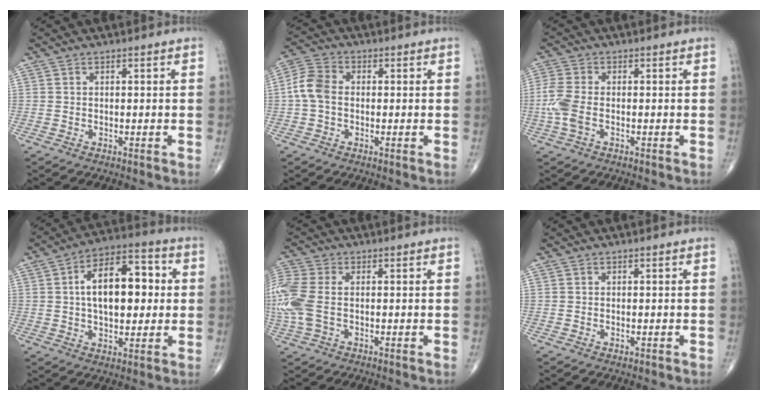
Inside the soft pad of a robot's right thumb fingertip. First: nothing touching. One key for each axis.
{"total": 6.1, "fx": -0.3, "fy": 4.3, "fz": 4.3, "tx": -0.091, "ty": 0.017, "tz": -0.015}
{"total": 5.4, "fx": -1.1, "fy": 2.7, "fz": 4.5, "tx": -0.128, "ty": 0.004, "tz": -0.027}
{"total": 15.6, "fx": 1.8, "fy": 8.4, "fz": 13.0, "tx": -0.177, "ty": 0.019, "tz": 0.025}
{"total": 10.1, "fx": -0.4, "fy": 6.0, "fz": 8.1, "tx": -0.231, "ty": 0.015, "tz": -0.007}
{"total": 0.5, "fx": -0.2, "fy": 0.2, "fz": 0.4, "tx": -0.008, "ty": -0.001, "tz": -0.004}